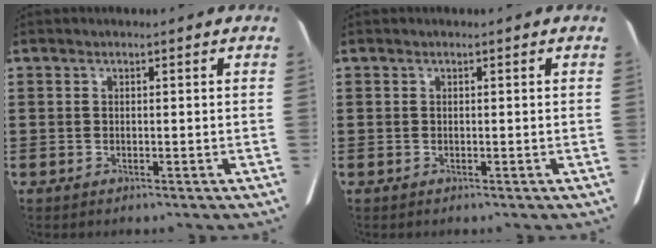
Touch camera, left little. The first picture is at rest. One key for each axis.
{"total": 0.0}